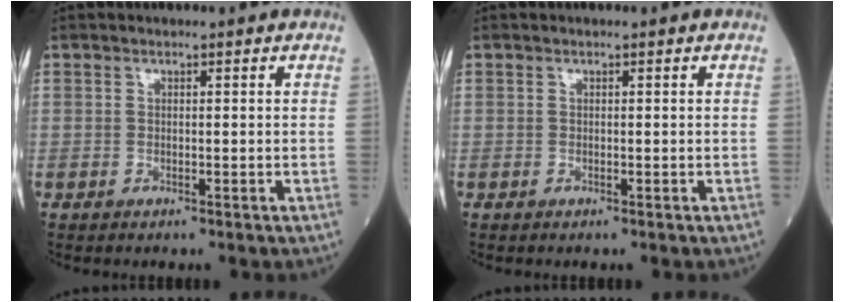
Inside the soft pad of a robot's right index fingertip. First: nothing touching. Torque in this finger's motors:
{"motor_torque": [0.02, 0.02, 0.00, 0.00]}